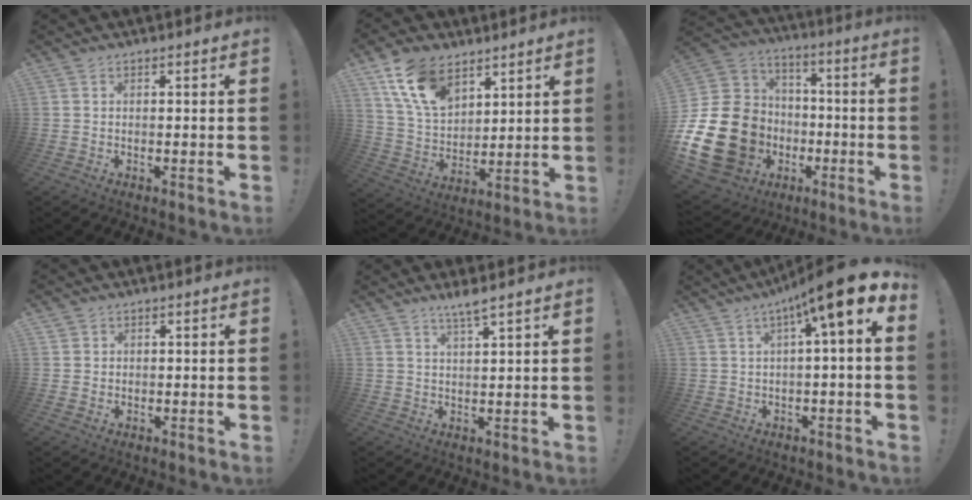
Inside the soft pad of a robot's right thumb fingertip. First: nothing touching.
{"total": 15.3, "force": [9.4, 9.2, 7.8], "torque": [-0.141, -0.042, 0.180]}
{"total": 27.7, "force": [-6.2, 22.2, 15.5], "torque": [-0.305, 0.031, -0.048]}
{"total": 1.7, "force": [0.7, 1.6, 0.2], "torque": [0.005, -0.004, 0.010]}
{"total": 4.1, "force": [3.1, -0.3, 2.7], "torque": [-0.057, -0.013, 0.053]}
{"total": 10.1, "force": [4.4, 0.2, 9.0], "torque": [-0.142, -0.033, 0.065]}